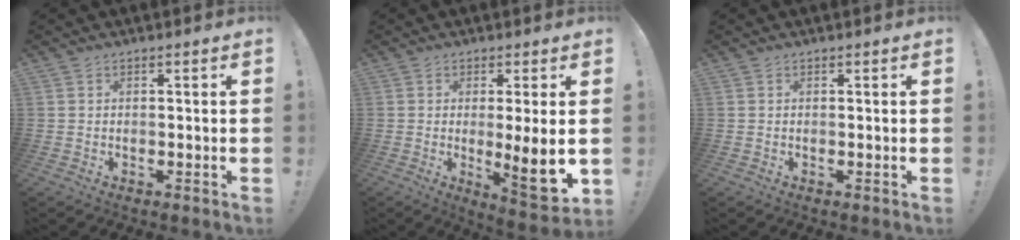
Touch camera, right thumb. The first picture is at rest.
{"total": 10.9, "force": [-0.5, 1.2, 10.8], "torque": [-0.136, -0.020, -0.005]}
{"total": 0.0}